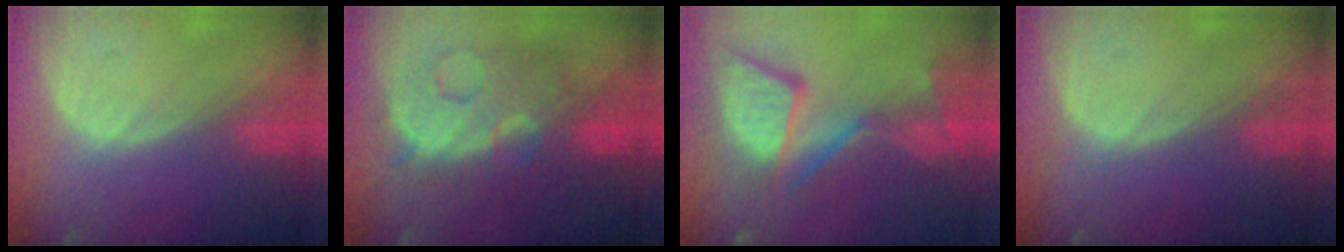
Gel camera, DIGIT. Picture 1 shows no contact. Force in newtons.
{"total": 11.2, "press": 11.2, "slide": 1.0}
{"total": 13.5, "press": 11.0, "slide": 7.8}
{"total": 0.0}